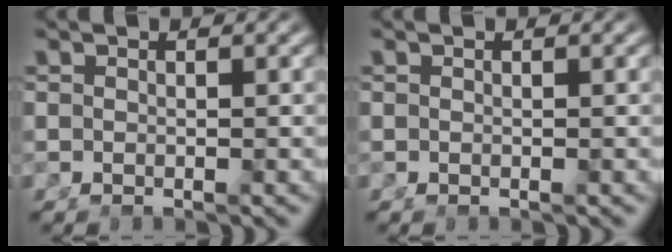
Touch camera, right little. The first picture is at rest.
{"total": 0.0}